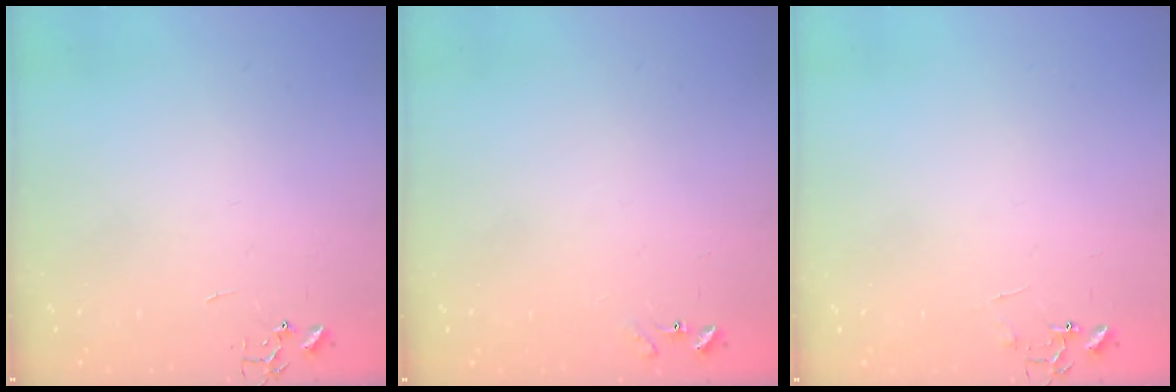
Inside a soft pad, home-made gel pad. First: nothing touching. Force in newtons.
{"total": 6.9, "press": 6.8, "slide": 0.6}
{"total": 5.5, "press": 5.4, "slide": 0.4}